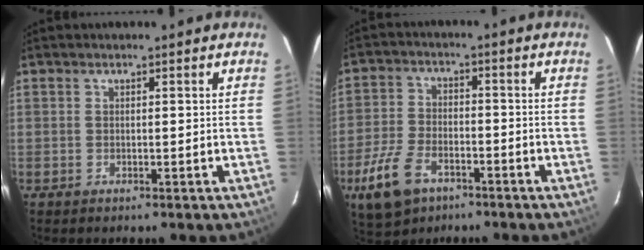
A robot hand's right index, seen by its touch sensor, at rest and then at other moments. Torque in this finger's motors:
{"motor_torque": [0.55, -0.55, 0.33, 0.05]}